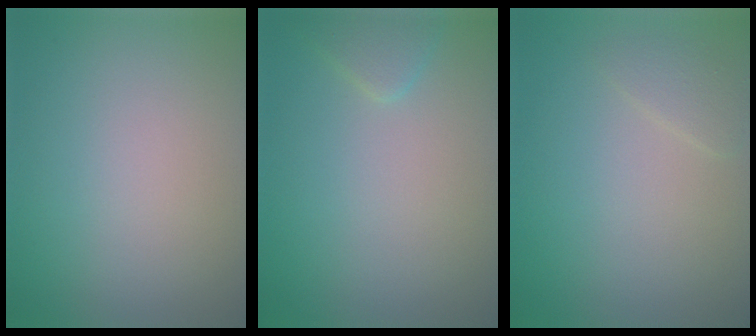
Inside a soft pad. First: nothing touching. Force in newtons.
{"total": 1.4, "press": 1.4, "slide": 0.1}
{"total": 1.1, "press": 1.1, "slide": 0.1}